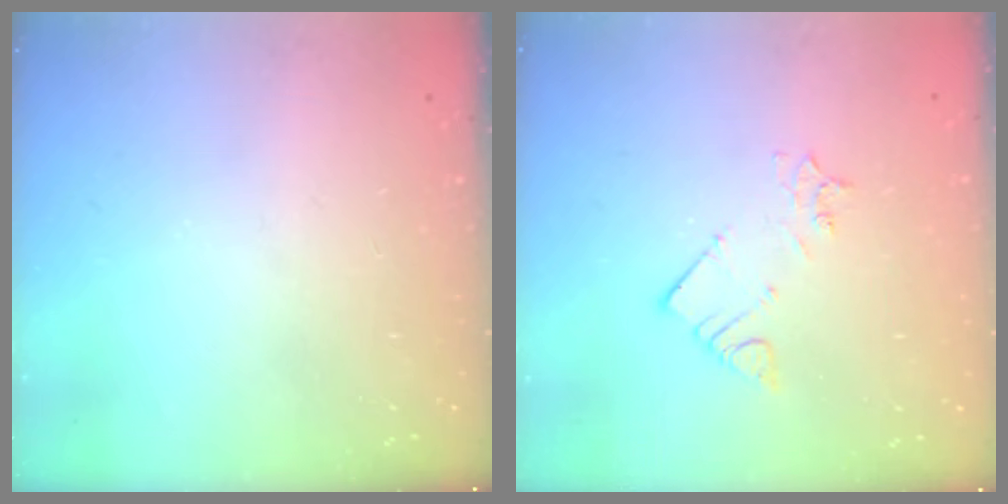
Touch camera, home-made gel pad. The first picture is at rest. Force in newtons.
{"total": 3.1, "press": 3.1, "slide": 0.1}